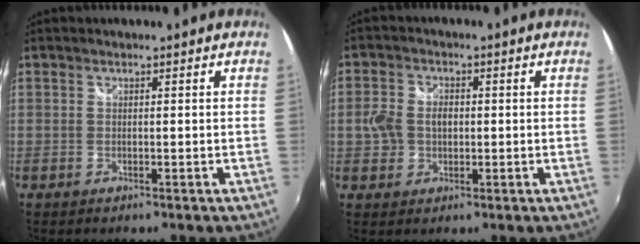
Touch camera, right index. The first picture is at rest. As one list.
[{"total": 5.4, "force": [-0.4, 4.4, 3.0], "torque": [-0.060, 0.008, -0.006]}]